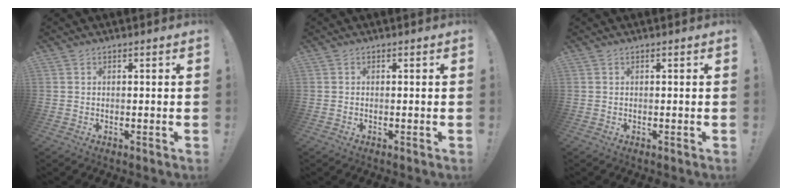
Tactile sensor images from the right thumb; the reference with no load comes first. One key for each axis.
{"total": 0.0}
{"total": 0.0}